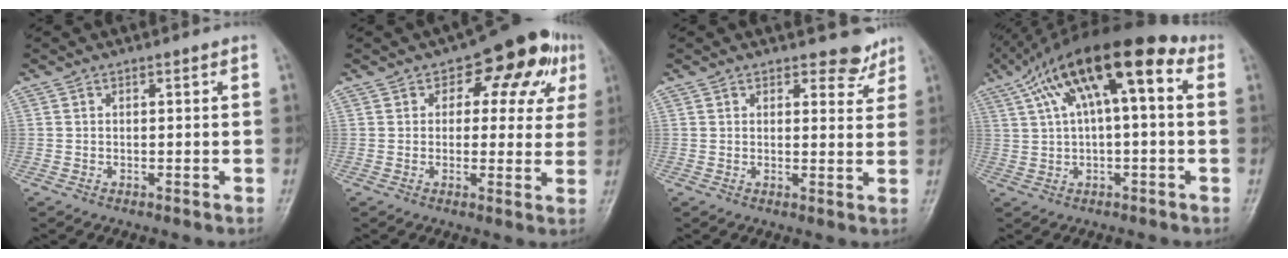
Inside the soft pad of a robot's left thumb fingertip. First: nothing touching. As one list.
[{"total": 12.0, "force": [4.6, 7.3, 8.3], "torque": [-0.046, 0.009, 0.054]}, {"total": 4.1, "force": [3.5, 2.0, 0.8], "torque": [0.015, -0.027, 0.039]}, {"total": 16.6, "force": [5.2, 5.8, 14.6], "torque": [-0.230, 0.039, 0.076]}]